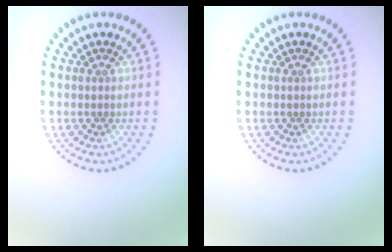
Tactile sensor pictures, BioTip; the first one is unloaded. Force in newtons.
{"total": 0.0}